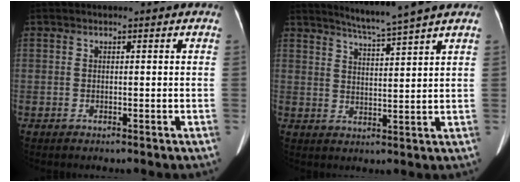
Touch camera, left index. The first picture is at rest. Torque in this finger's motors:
{"motor_torque": [0.16, -0.33, 0.04, 0.07]}